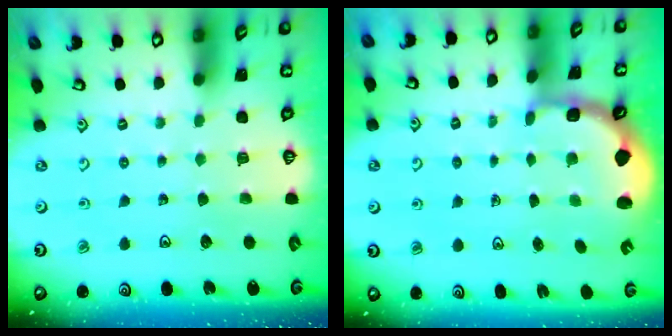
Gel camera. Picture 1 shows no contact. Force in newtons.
{"total": 2.2, "press": 2.0, "slide": 1.1}